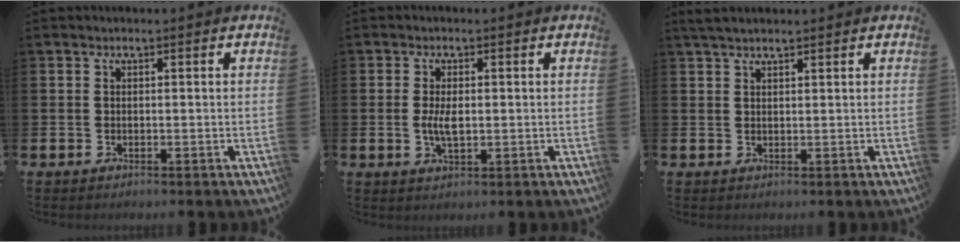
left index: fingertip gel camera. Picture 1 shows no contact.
{"total": 3.3, "force": [0.2, 1.4, 3.0], "torque": [-0.042, -0.004, 0.001]}
{"total": 2.5, "force": [2.2, 0.6, 1.0], "torque": [-0.015, -0.001, 0.040]}